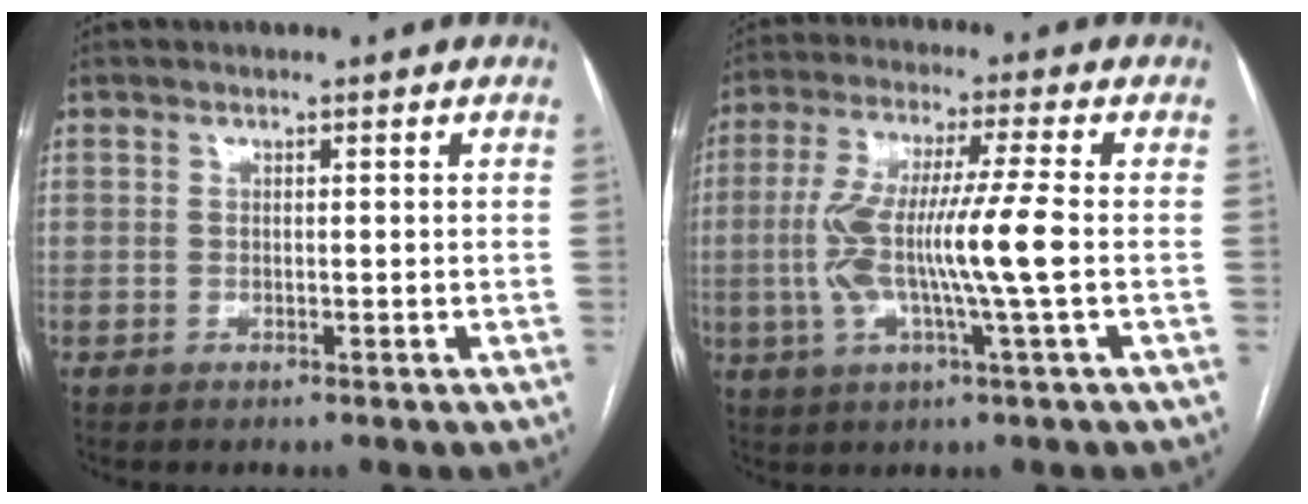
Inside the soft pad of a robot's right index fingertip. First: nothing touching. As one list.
[{"total": 12.1, "force": [-1.3, -0.2, 12.0], "torque": [-0.240, 0.007, -0.028]}]